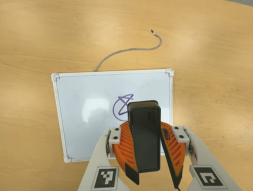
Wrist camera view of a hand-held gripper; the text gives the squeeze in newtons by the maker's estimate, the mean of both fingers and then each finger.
{"total": 12.0, "left": 12.2, "right": 11.7}